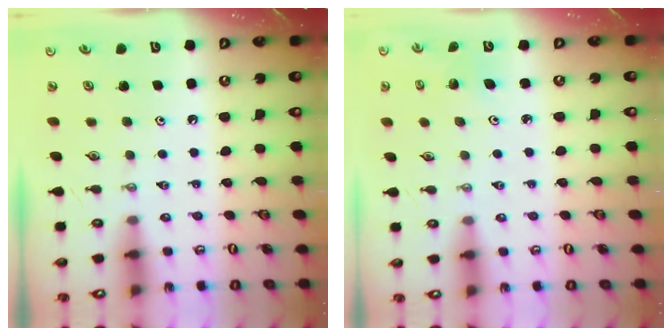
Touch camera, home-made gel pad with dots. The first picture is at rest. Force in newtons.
{"total": 1.9, "press": 1.9, "slide": 0.1}